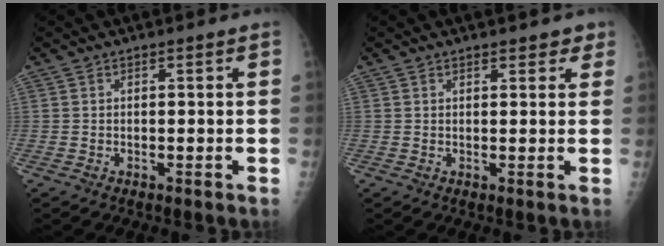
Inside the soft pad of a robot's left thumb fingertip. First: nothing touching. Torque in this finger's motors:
{"motor_torque": [-0.19, -0.03, -0.32, 0.00, 0.04]}